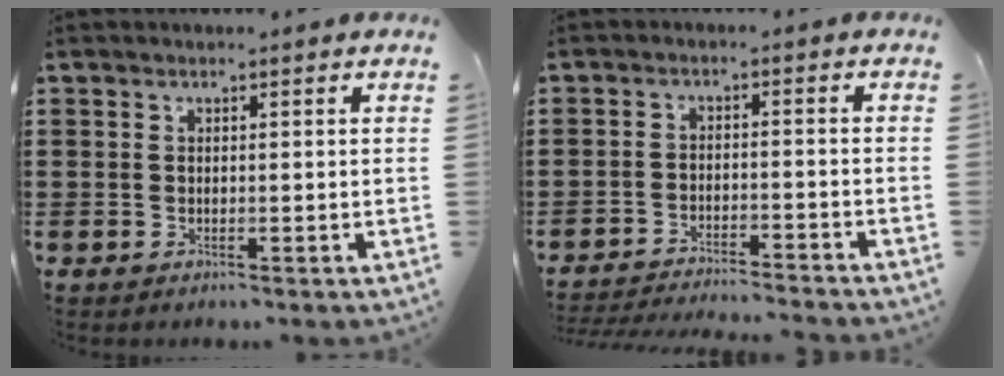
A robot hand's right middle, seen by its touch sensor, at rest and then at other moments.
{"total": 3.5, "force": [-3.4, -0.2, 0.3], "torque": [-0.009, -0.002, -0.072]}